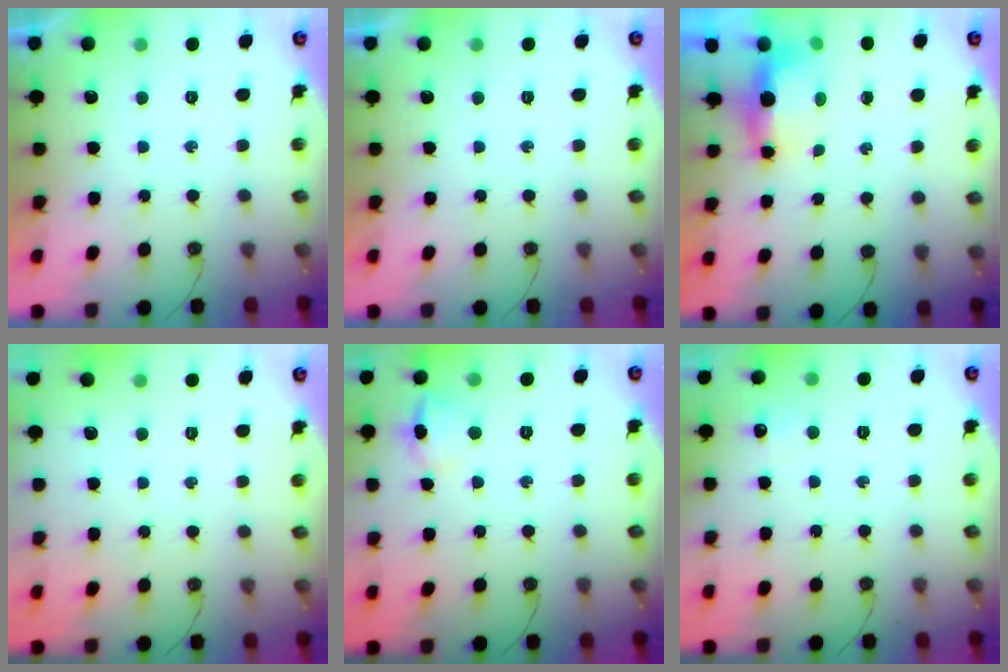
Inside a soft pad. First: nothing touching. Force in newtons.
{"total": 0.0}
{"total": 5.6, "press": 5.6, "slide": 0.9}
{"total": 0.0}
{"total": 6.9, "press": 6.7, "slide": 1.2}
{"total": 4.9, "press": 4.8, "slide": 0.6}